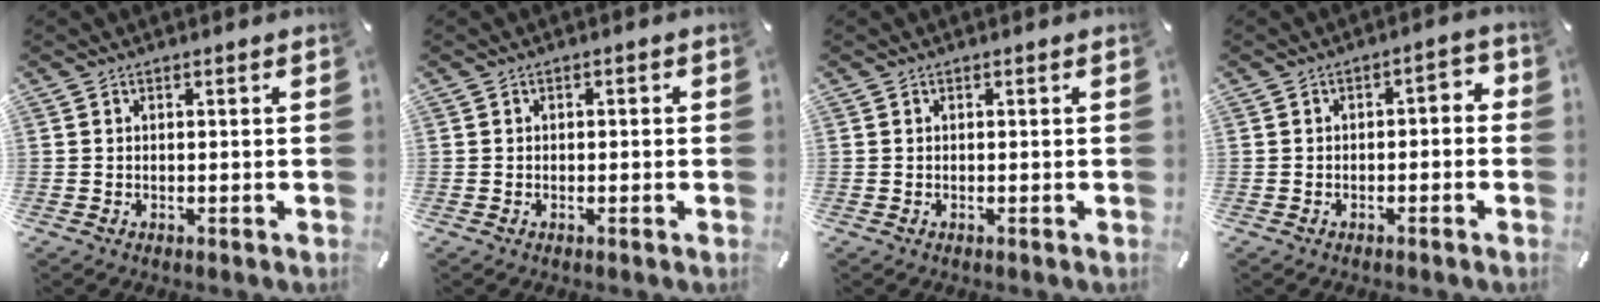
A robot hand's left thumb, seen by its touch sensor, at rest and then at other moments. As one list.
[{"total": 0.8, "force": [-0.4, 0.6, 0.4], "torque": [-0.008, 0.002, -0.008]}, {"total": 0.0}, {"total": 3.6, "force": [-2.2, 1.8, 2.2], "torque": [-0.037, 0.019, -0.043]}]